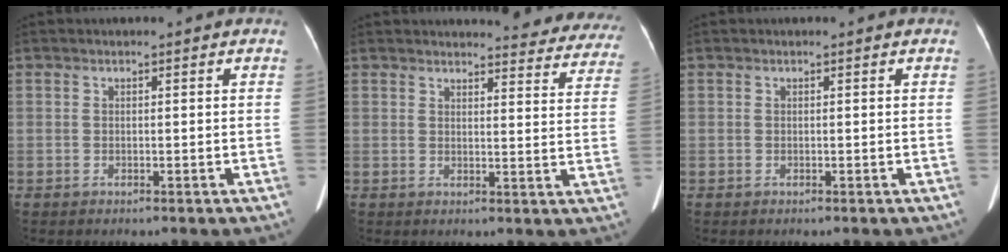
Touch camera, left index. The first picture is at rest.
{"total": 16.5, "force": [15.8, 3.0, 3.4], "torque": [-0.002, -0.072, 0.148]}
{"total": 0.0}